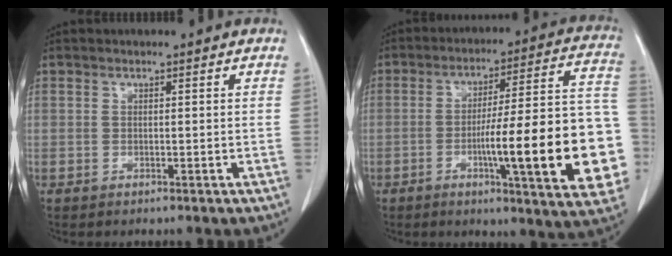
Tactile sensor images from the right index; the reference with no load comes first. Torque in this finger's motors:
{"motor_torque": [1.37, -0.77, 0.98, 0.13]}